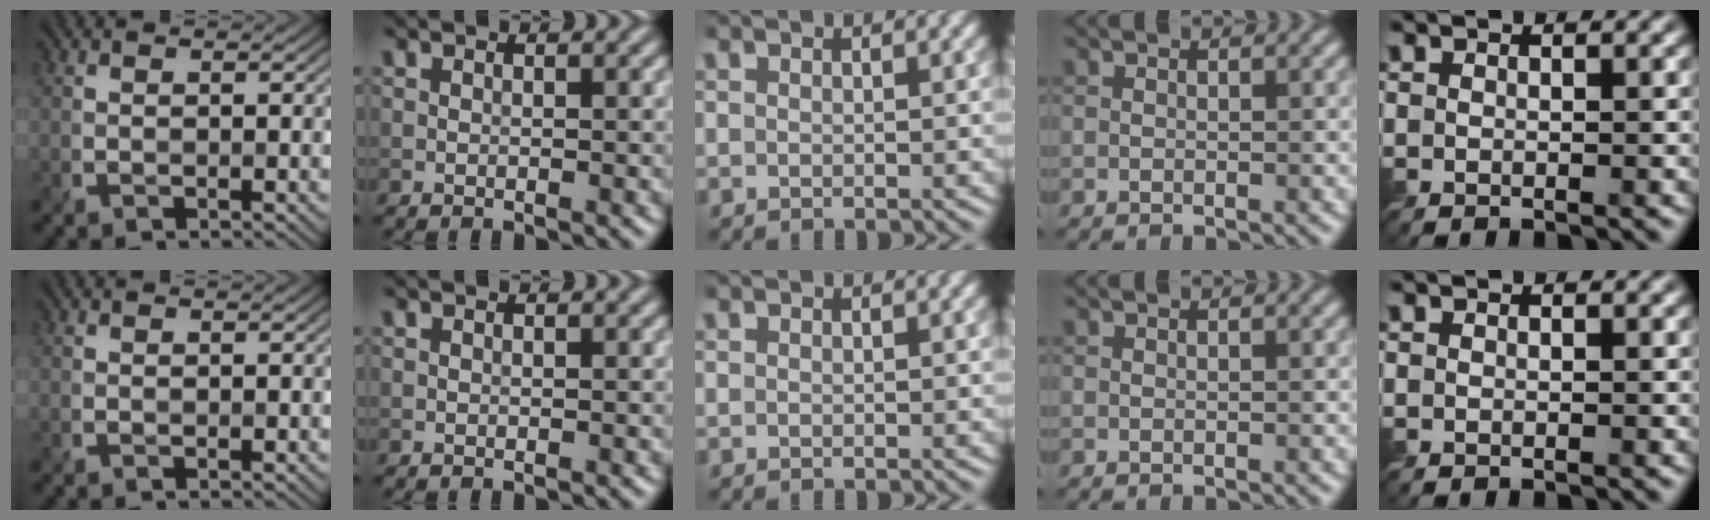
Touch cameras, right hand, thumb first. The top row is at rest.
{}